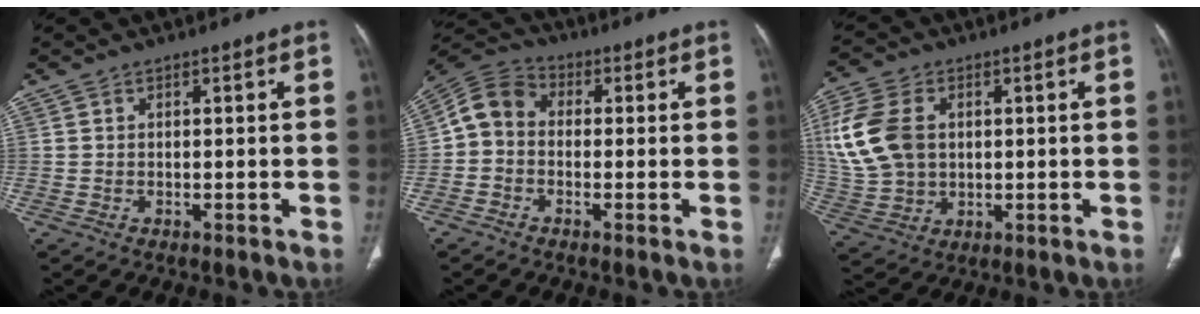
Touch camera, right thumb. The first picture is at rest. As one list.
[{"total": 7.2, "force": [-0.6, 5.8, 4.1], "torque": [-0.066, 0.024, -0.033]}, {"total": 13.4, "force": [2.2, 9.7, 9.0], "torque": [-0.178, 0.004, 0.041]}]